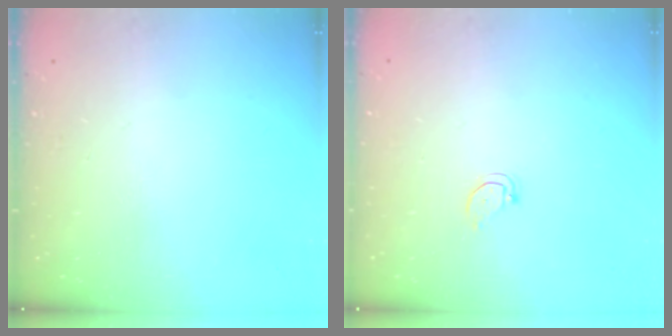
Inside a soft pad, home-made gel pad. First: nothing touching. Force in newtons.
{"total": 2.4, "press": 2.4, "slide": 0.2}